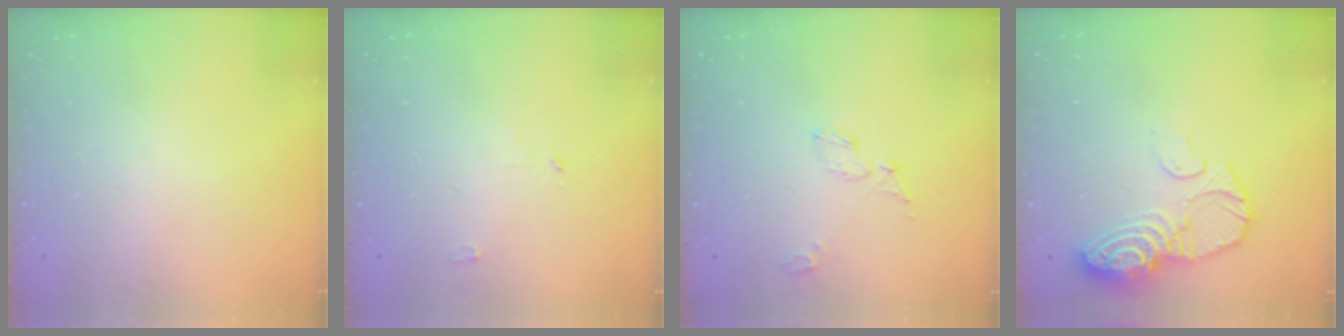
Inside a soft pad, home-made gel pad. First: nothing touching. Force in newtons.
{"total": 2.7, "press": 2.7, "slide": 0.3}
{"total": 4.7, "press": 4.7, "slide": 0.5}
{"total": 11.4, "press": 11.4, "slide": 1.2}